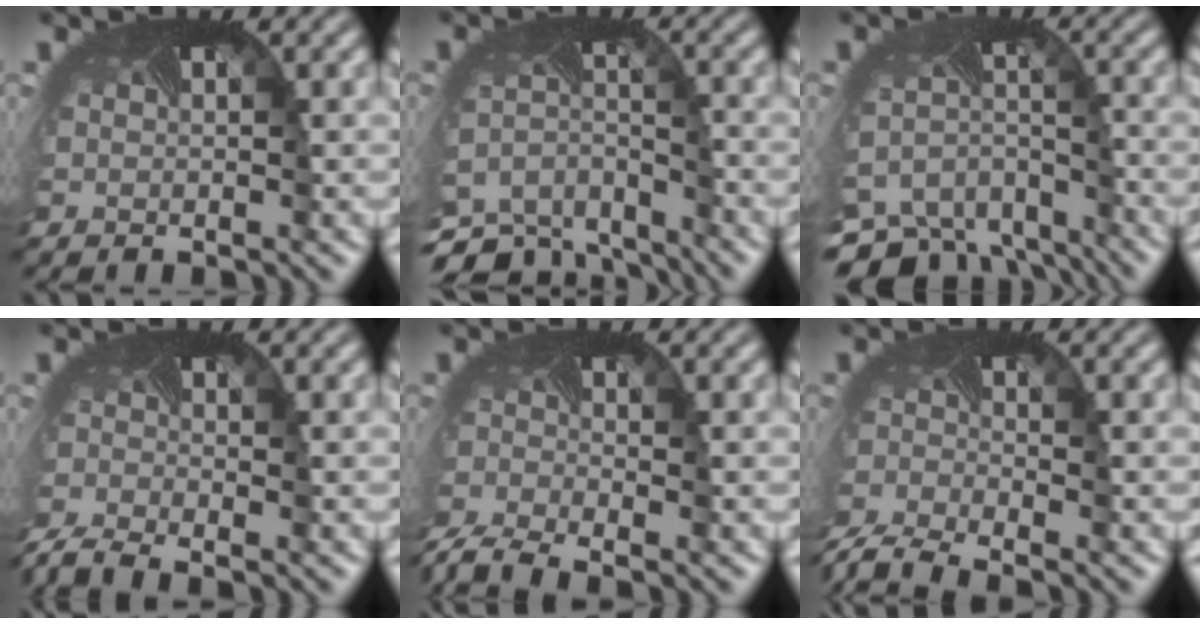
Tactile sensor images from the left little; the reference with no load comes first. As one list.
[{"total": 6.4, "force": [-5.8, 2.3, 1.4], "torque": [-0.047, -0.030, -0.096]}, {"total": 9.0, "force": [-7.9, 3.6, 2.3], "torque": [-0.049, -0.018, -0.122]}, {"total": 3.7, "force": [-3.5, 0.4, 1.3], "torque": [-0.037, -0.023, -0.076]}, {"total": 5.0, "force": [-4.5, 0.9, 2.0], "torque": [-0.057, -0.032, -0.091]}, {"total": 5.9, "force": [-5.4, 1.1, 2.2], "torque": [-0.064, -0.037, -0.104]}]